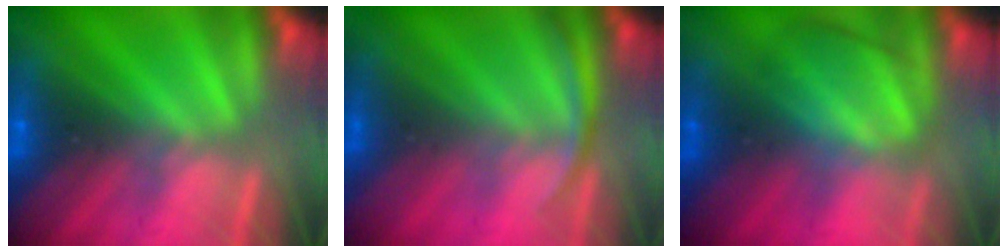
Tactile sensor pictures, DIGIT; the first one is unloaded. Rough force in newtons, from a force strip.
{"total": 2.9}
{"total": 2.9}